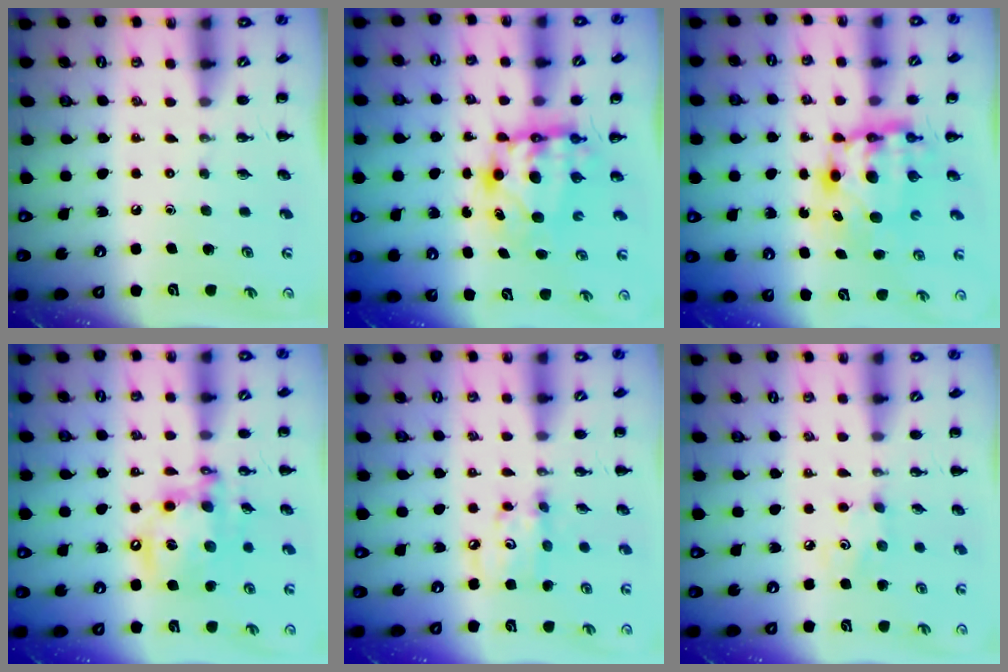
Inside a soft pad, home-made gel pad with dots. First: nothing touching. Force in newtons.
{"total": 8.1, "press": 7.9, "slide": 1.8}
{"total": 7.9, "press": 7.6, "slide": 2.1}
{"total": 15.1, "press": 14.7, "slide": 3.3}
{"total": 6.4, "press": 6.3, "slide": 1.1}
{"total": 3.1, "press": 3.0, "slide": 0.7}